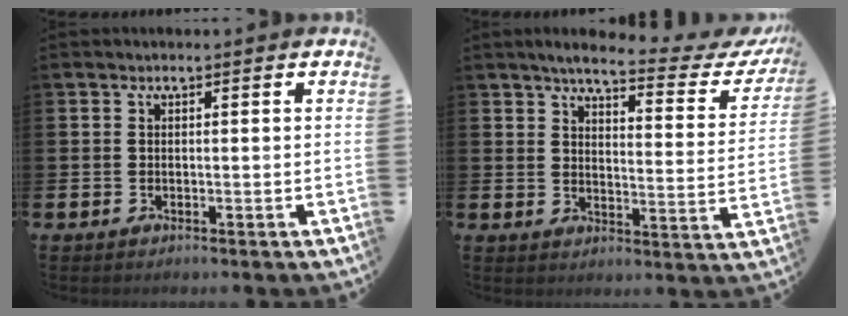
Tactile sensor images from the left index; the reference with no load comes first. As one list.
[{"total": 5.0, "force": [4.1, 0.9, 2.8], "torque": [-0.050, -0.038, 0.056]}]